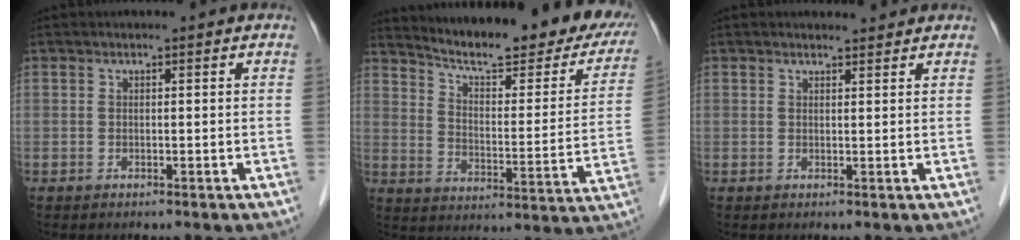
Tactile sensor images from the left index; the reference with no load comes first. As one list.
[{"total": 22.0, "force": [19.1, 3.2, 10.4], "torque": [-0.143, -0.058, 0.244]}, {"total": 2.2, "force": [2.1, 0.5, 0.4], "torque": [-0.010, 0.005, 0.029]}]